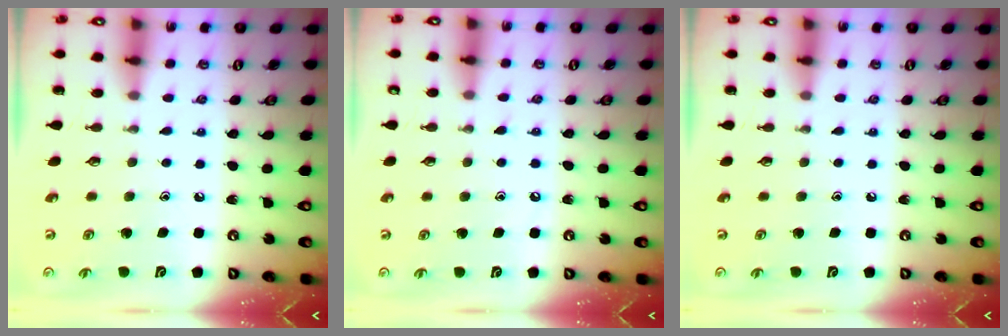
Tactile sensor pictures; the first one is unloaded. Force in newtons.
{"total": 5.0, "press": 5.0, "slide": 0.6}
{"total": 0.0}